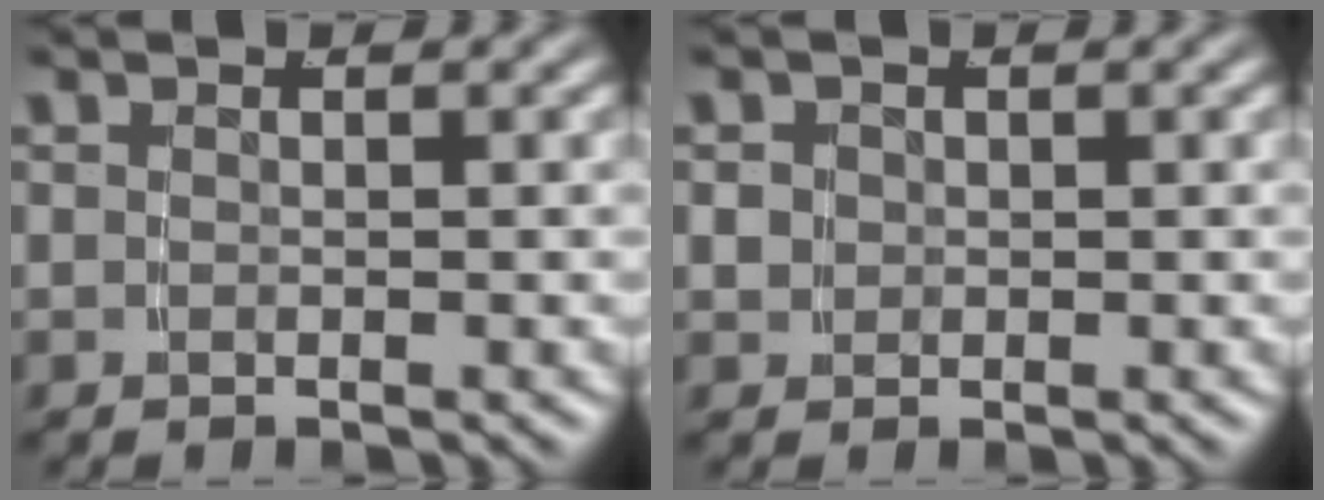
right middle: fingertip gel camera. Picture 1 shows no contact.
{"total": 0.9, "force": [0.3, 0.9, 0.0], "torque": [-0.002, -0.007, 0.009]}